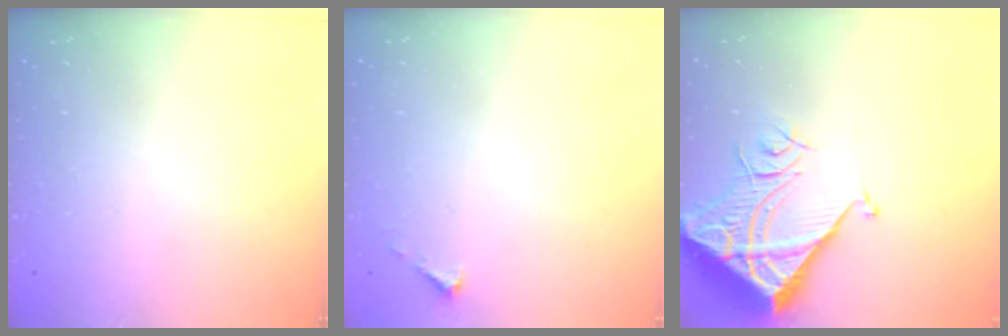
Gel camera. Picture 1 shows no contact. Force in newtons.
{"total": 2.1, "press": 2.1, "slide": 0.2}
{"total": 10.3, "press": 10.3, "slide": 1.3}